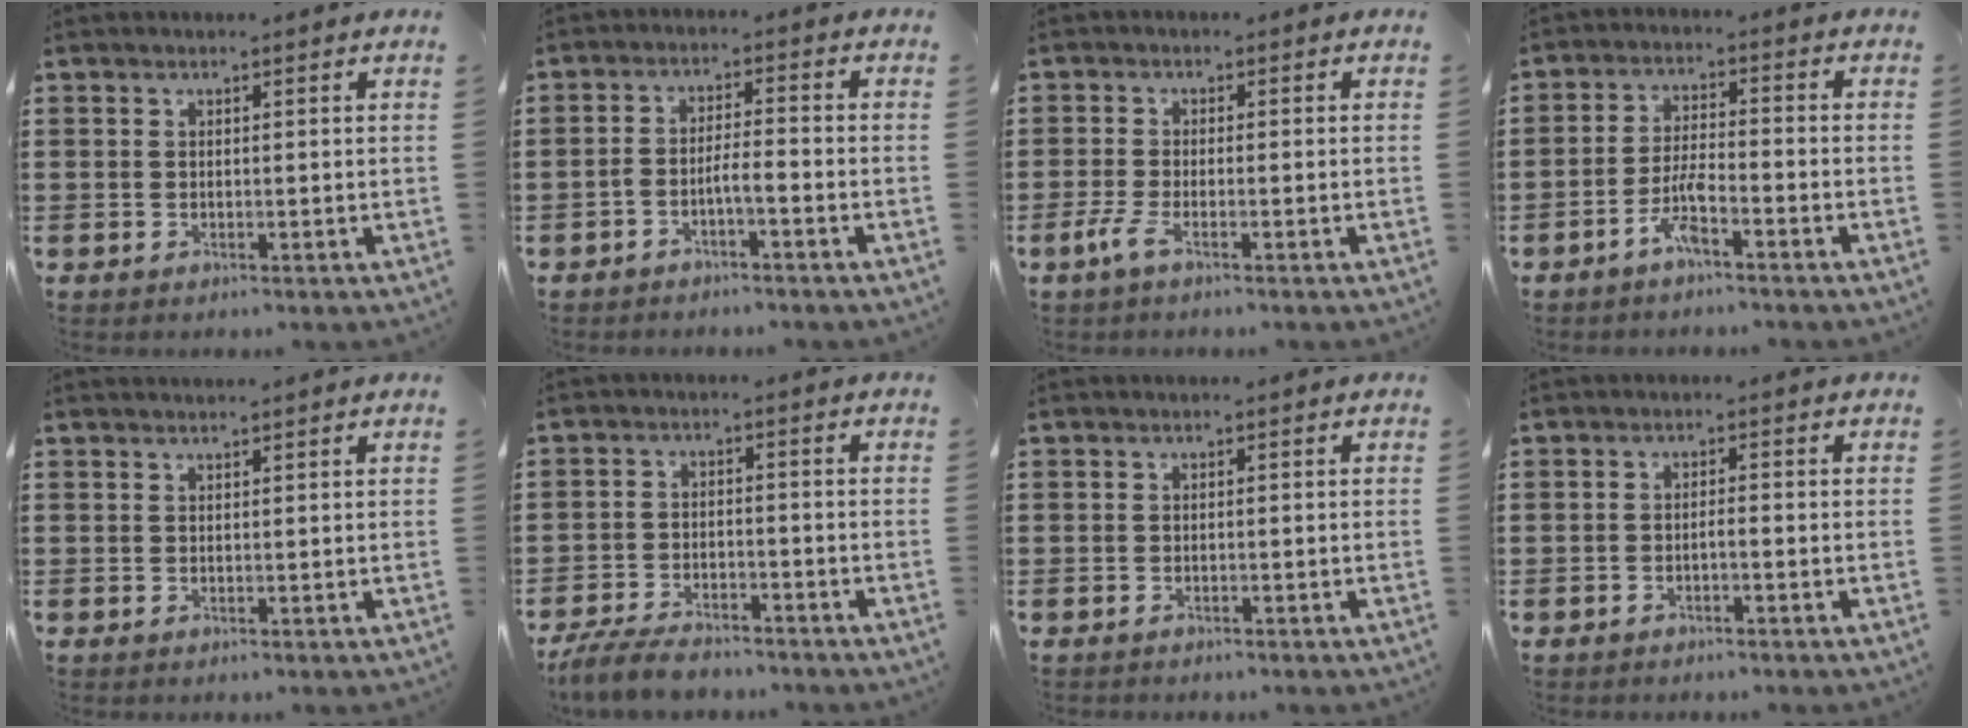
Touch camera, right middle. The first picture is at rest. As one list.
[{"total": 2.7, "force": [-2.1, 0.2, 1.7], "torque": [-0.035, 0.006, -0.041]}, {"total": 2.6, "force": [-1.6, 0.5, 2.0], "torque": [-0.054, -0.005, -0.036]}, {"total": 4.7, "force": [-3.1, 0.8, 3.5], "torque": [-0.080, 0.003, -0.063]}, {"total": 0.6, "force": [0.6, 0.0, 0.0], "torque": [-0.002, 0.000, 0.011]}, {"total": 5.6, "force": [-5.2, 1.4, 1.5], "torque": [-0.041, 0.005, -0.107]}, {"total": 0.8, "force": [-0.7, 0.3, 0.0], "torque": [0.000, 0.003, -0.017]}, {"total": 1.2, "force": [-0.9, 0.0, 0.7], "torque": [-0.015, -0.001, -0.017]}]